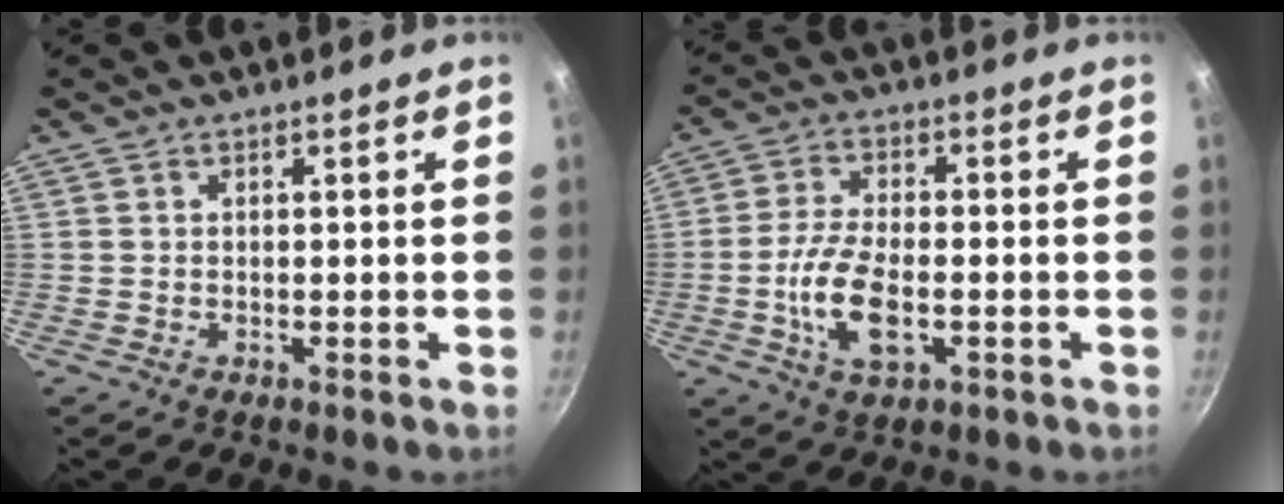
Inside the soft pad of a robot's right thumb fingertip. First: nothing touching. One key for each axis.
{"total": 10.0, "fx": -2.4, "fy": 4.8, "fz": 8.5, "tx": -0.168, "ty": 0.010, "tz": -0.051}